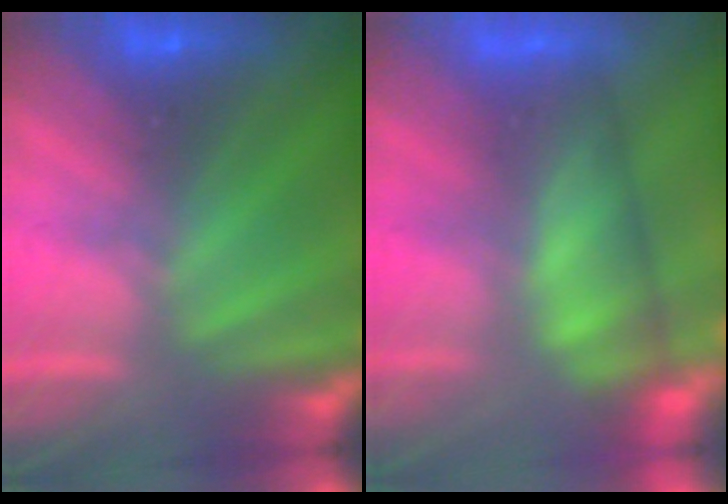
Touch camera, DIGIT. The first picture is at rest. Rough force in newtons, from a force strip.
{"total": 4.6}